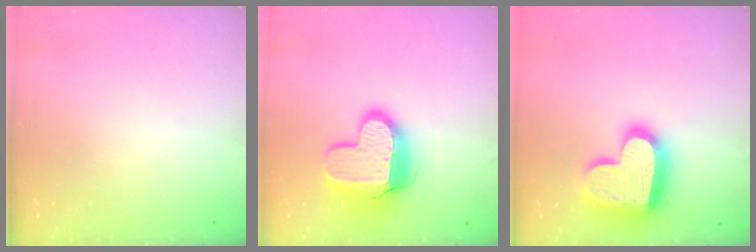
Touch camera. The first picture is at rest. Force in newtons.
{"total": 14.6, "press": 14.5, "slide": 1.1}
{"total": 20.2, "press": 20.1, "slide": 1.7}